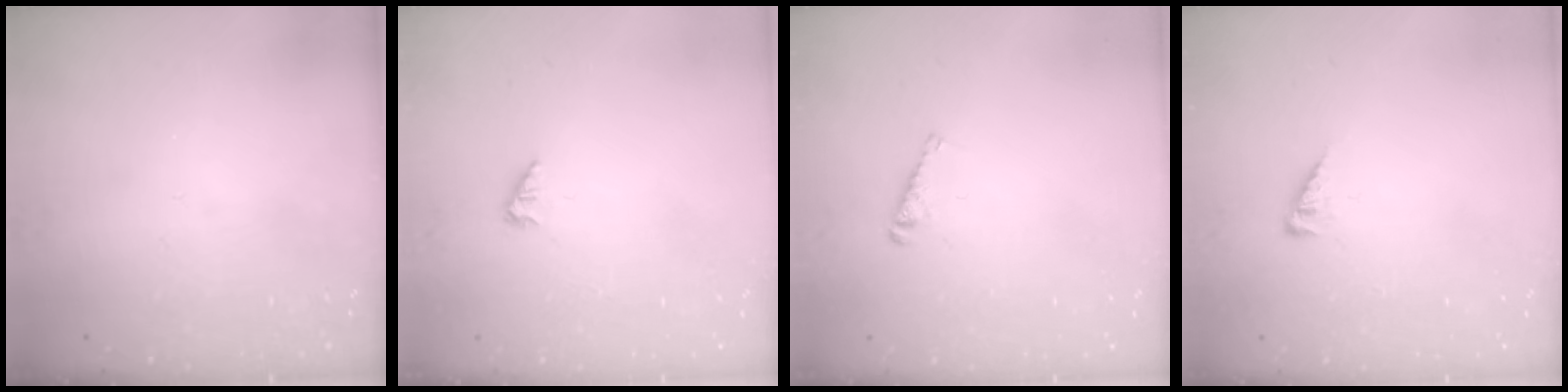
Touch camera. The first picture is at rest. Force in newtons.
{"total": 1.7, "press": 1.7, "slide": 0.3}
{"total": 3.7, "press": 3.7, "slide": 0.3}
{"total": 3.7, "press": 3.7, "slide": 0.6}